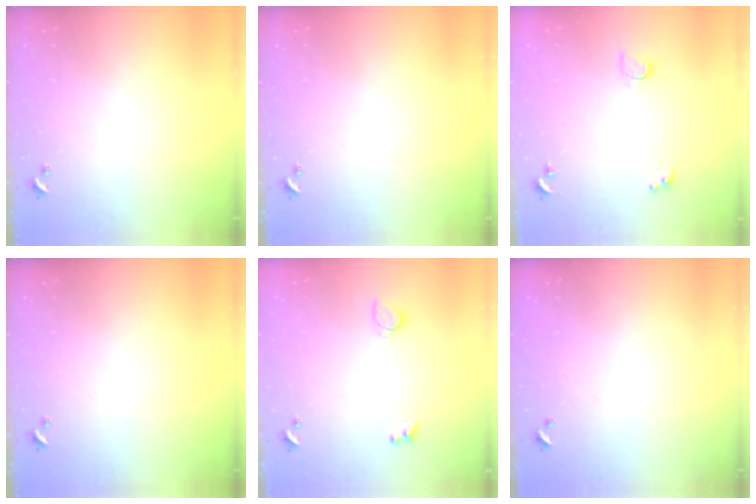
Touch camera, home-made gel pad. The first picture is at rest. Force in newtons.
{"total": 0.0}
{"total": 1.4, "press": 1.4, "slide": 0.4}
{"total": 0.0}
{"total": 1.4, "press": 1.2, "slide": 0.6}
{"total": 2.9, "press": 2.9, "slide": 0.1}